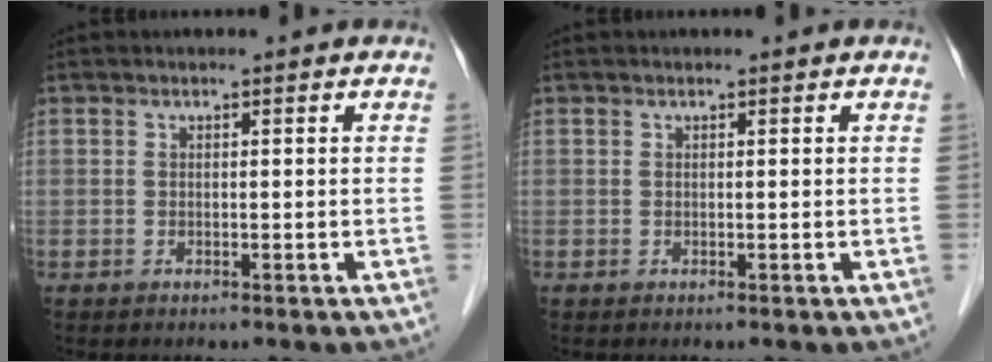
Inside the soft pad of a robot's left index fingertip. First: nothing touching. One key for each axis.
{"total": 0.0}